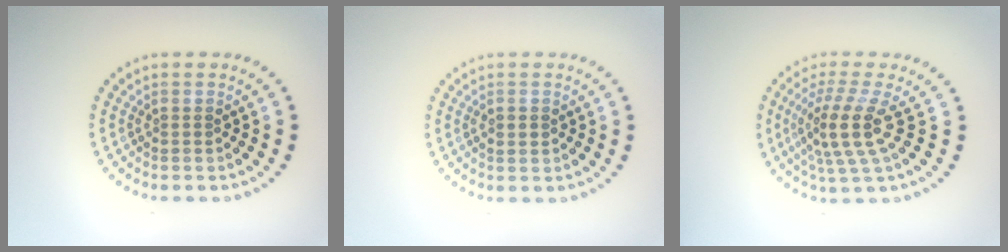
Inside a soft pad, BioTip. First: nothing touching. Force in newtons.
{"total": 1.5, "press": 1.4, "slide": 0.2}
{"total": 4.3, "press": 3.3, "slide": 2.8}